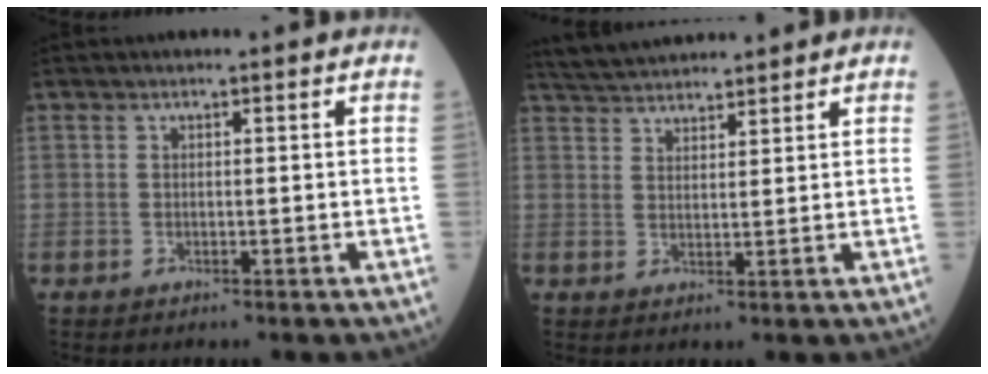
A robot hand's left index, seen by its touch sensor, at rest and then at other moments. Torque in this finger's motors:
{"motor_torque": [-0.05, -0.50, 0.12, 0.04]}